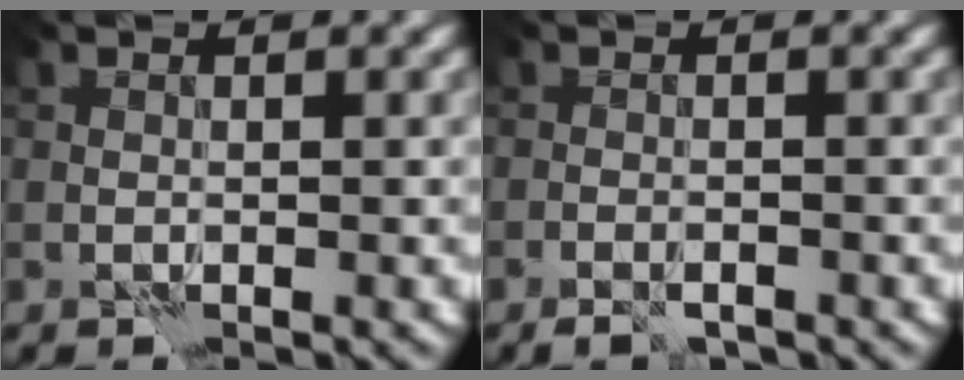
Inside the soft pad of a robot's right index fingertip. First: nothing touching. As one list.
[{"total": 2.0, "force": [-1.5, 0.6, 1.2], "torque": [-0.027, 0.001, -0.025]}]